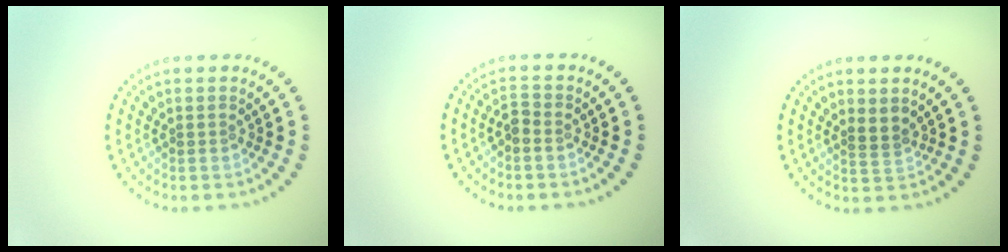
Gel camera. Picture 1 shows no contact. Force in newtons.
{"total": 1.1, "press": 1.0, "slide": 0.4}
{"total": 1.0, "press": 0.7, "slide": 0.7}